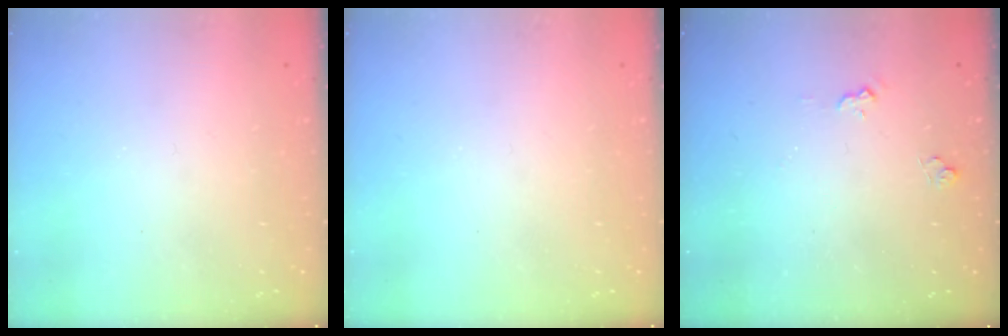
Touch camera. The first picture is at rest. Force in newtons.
{"total": 0.0}
{"total": 4.7, "press": 4.7, "slide": 0.5}